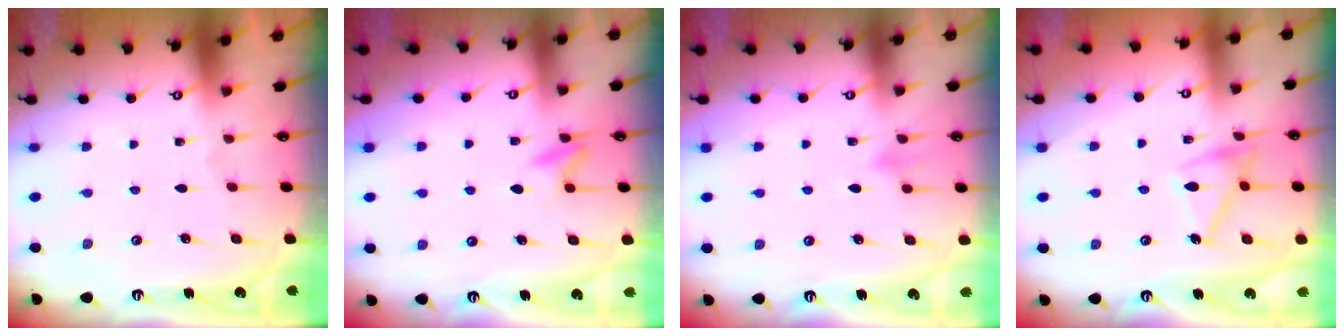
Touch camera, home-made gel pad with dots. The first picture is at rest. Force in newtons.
{"total": 5.7, "press": 5.6, "slide": 0.7}
{"total": 7.1, "press": 7.0, "slide": 0.7}
{"total": 14.5, "press": 14.5, "slide": 0.7}